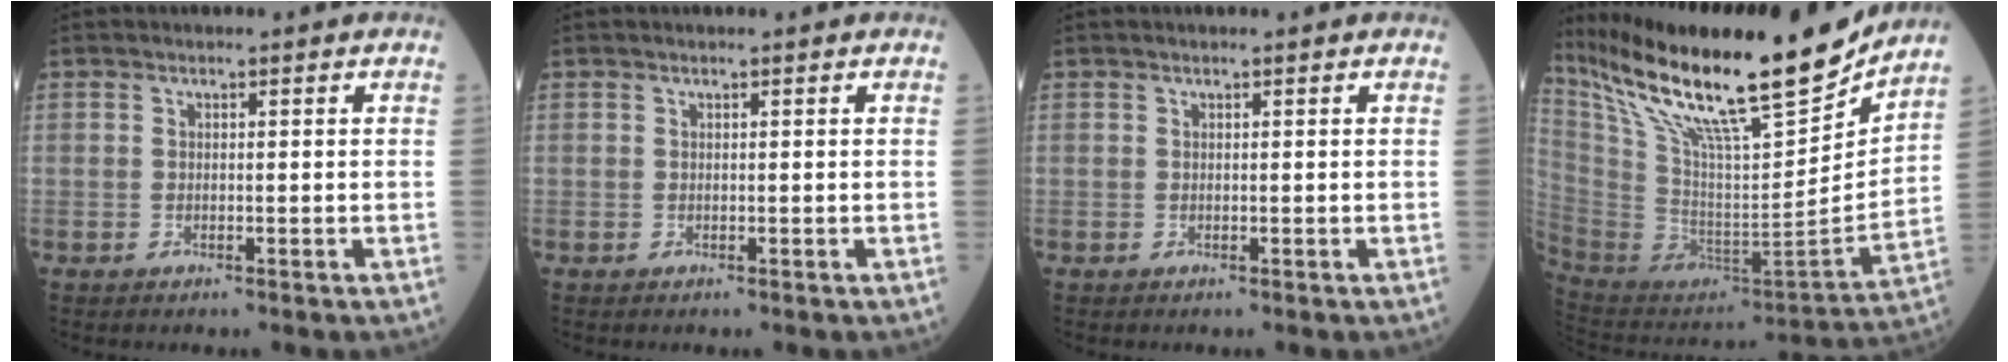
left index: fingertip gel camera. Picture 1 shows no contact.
{"total": 0.0}
{"total": 0.0}
{"total": 27.5, "force": [21.8, 3.2, 16.5], "torque": [-0.302, -0.027, 0.365]}